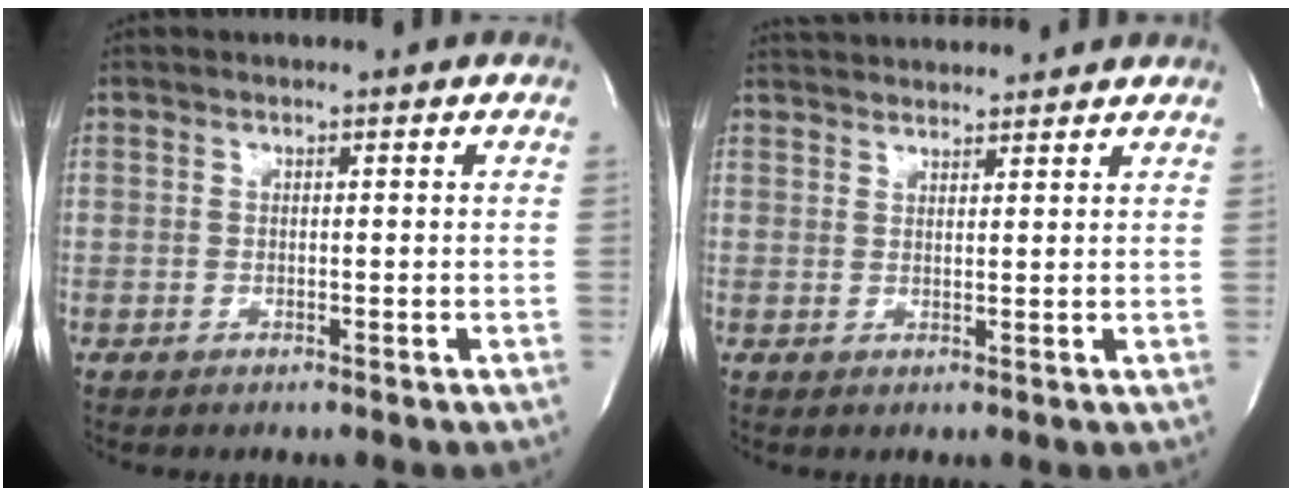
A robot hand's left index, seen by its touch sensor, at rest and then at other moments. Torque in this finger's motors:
{"motor_torque": [-0.50, -0.31, 0.51, 0.13]}